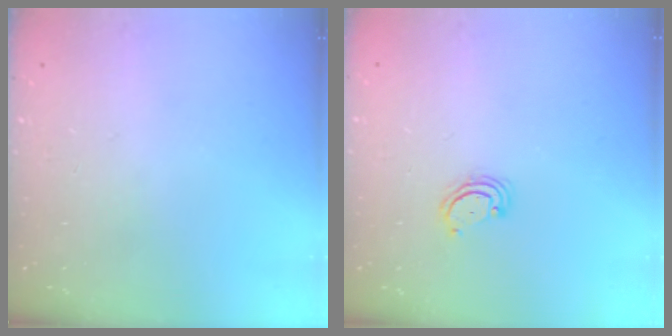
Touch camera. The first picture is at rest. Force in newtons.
{"total": 2.9, "press": 2.9, "slide": 0.3}